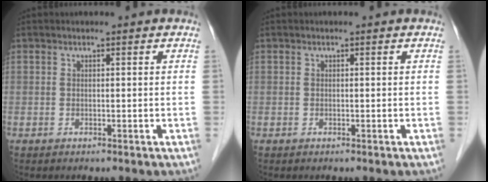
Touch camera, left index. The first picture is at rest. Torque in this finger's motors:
{"motor_torque": [0.00, 0.00, 0.00, 0.00]}